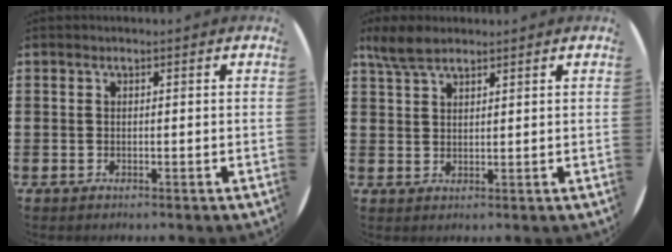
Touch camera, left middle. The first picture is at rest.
{"total": 4.3, "force": [3.5, 1.4, 2.0], "torque": [-0.048, 0.000, 0.065]}